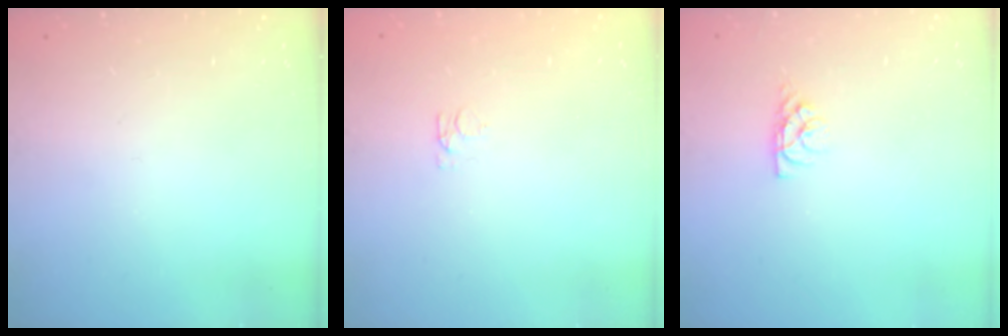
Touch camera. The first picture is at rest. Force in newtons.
{"total": 4.1, "press": 4.1, "slide": 0.6}
{"total": 4.6, "press": 4.6, "slide": 0.5}